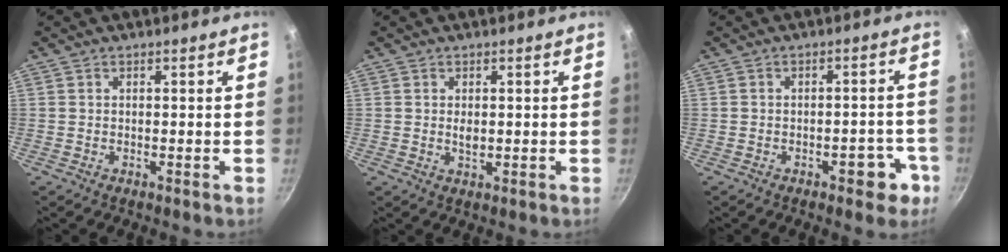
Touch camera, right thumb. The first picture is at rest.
{"total": 1.9, "force": [0.2, 1.1, 1.6], "torque": [-0.025, -0.003, 0.004]}
{"total": 5.8, "force": [-2.9, 3.0, 4.1], "torque": [-0.020, 0.028, -0.031]}